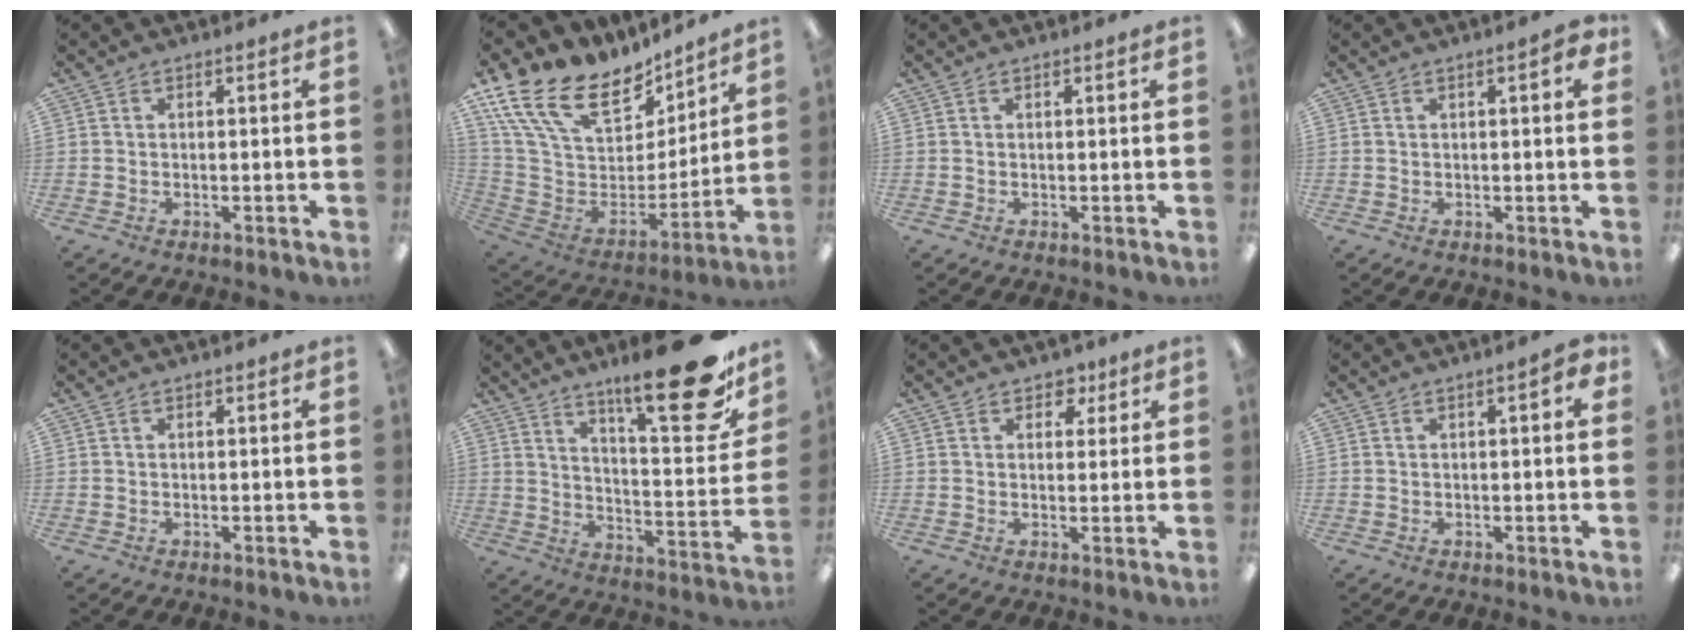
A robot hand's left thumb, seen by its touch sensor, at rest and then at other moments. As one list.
[{"total": 19.9, "force": [13.1, 10.9, 10.2], "torque": [-0.213, -0.088, 0.245]}, {"total": 0.0}, {"total": 3.3, "force": [1.2, 0.9, 2.9], "torque": [-0.041, -0.001, 0.017]}, {"total": 0.0}, {"total": 22.7, "force": [15.3, 5.9, 15.6], "torque": [-0.223, -0.106, 0.242]}, {"total": 4.2, "force": [2.6, 3.0, 1.3], "torque": [-0.009, -0.005, 0.044]}, {"total": 3.3, "force": [1.1, 1.1, 3.0], "torque": [-0.042, 0.001, 0.015]}]